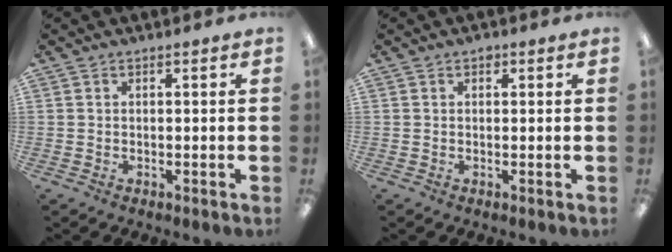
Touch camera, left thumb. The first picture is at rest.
{"total": 1.0, "force": [0.6, 0.8, 0.4], "torque": [0.000, 0.000, 0.008]}